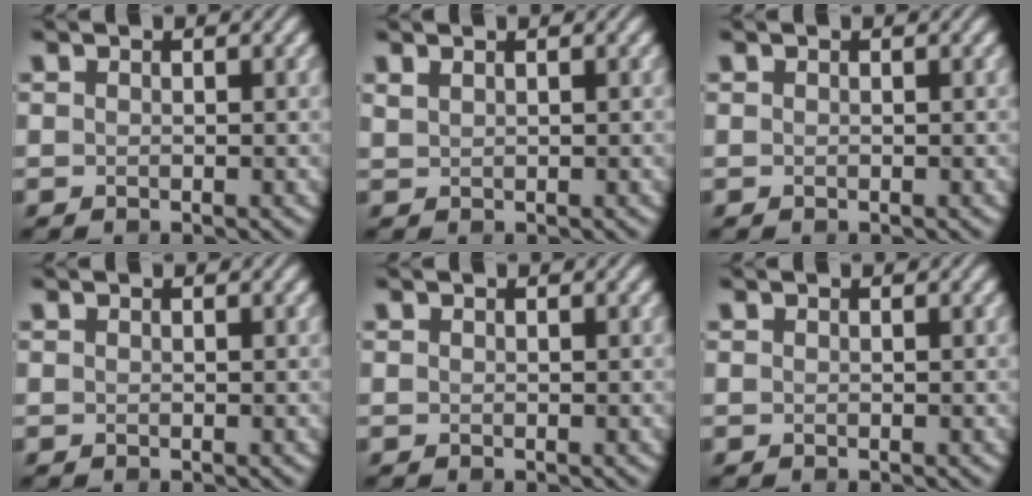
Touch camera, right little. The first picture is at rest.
{"total": 0.8, "force": [0.7, 0.2, 0.3], "torque": [-0.010, 0.002, 0.016]}
{"total": 0.0}
{"total": 0.0}
{"total": 0.0}
{"total": 0.0}